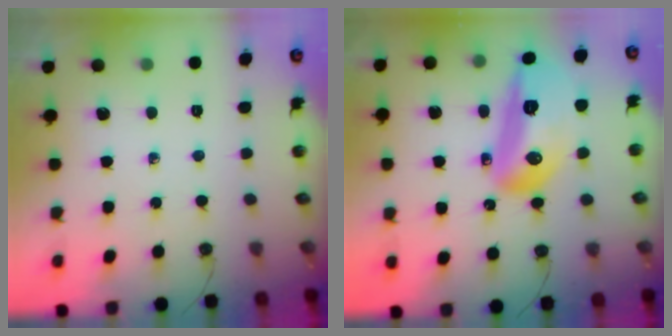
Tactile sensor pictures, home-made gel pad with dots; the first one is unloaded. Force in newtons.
{"total": 21.5, "press": 20.7, "slide": 5.8}